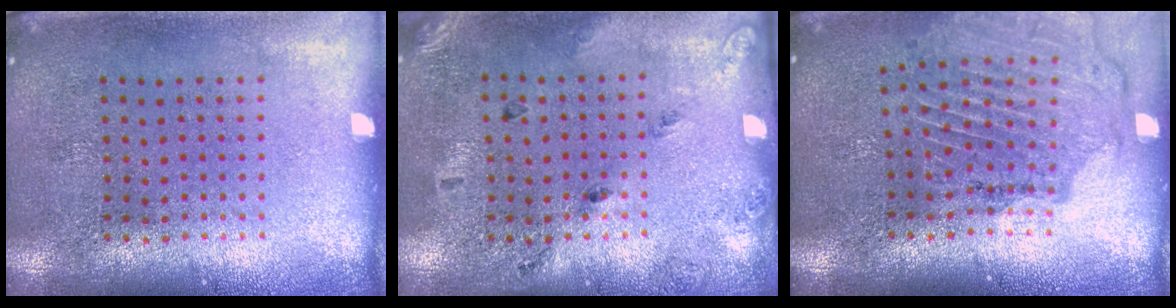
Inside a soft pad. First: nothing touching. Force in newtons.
{"total": 1.7, "press": 1.0, "slide": 1.4}
{"total": 1.7, "press": 1.7, "slide": 0.1}